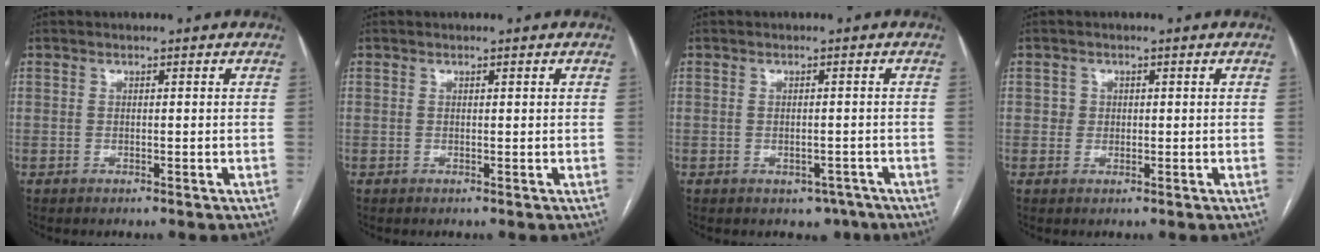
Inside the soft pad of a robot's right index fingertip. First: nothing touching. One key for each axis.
{"total": 0.0}
{"total": 2.6, "fx": -1.6, "fy": 1.7, "fz": 1.0, "tx": -0.006, "ty": 0.004, "tz": -0.013}
{"total": 1.2, "fx": 0.2, "fy": 1.2, "fz": -0.1, "tx": 0.008, "ty": 0.002, "tz": 0.001}